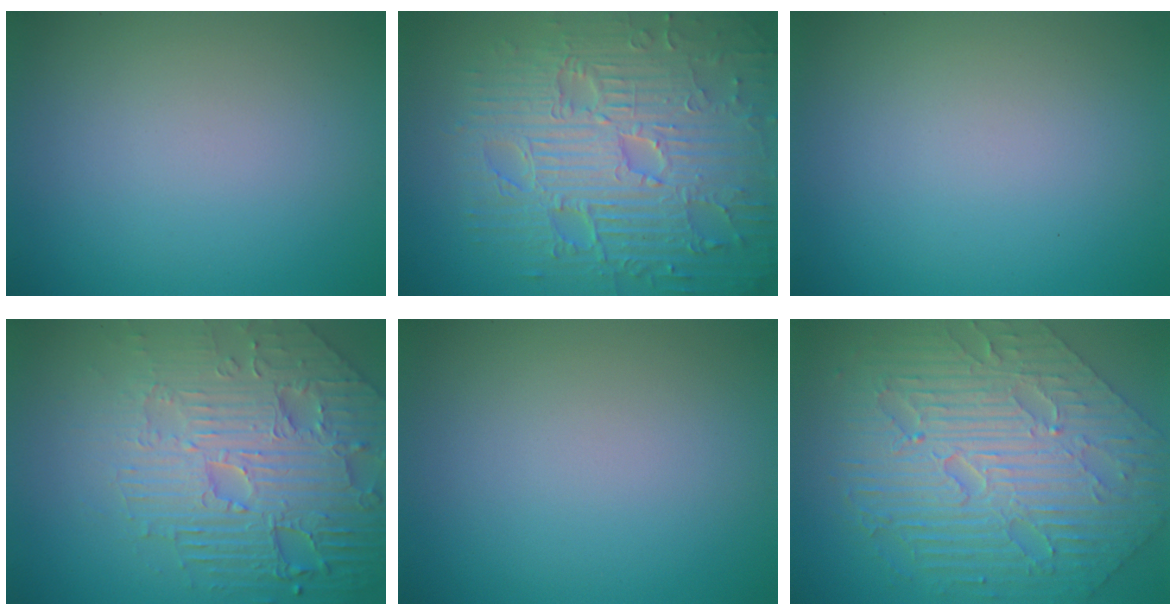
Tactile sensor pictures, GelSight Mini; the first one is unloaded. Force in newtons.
{"total": 11.1, "press": 7.3, "slide": 8.4}
{"total": 0.0}
{"total": 8.7, "press": 6.1, "slide": 6.2}
{"total": 0.0}
{"total": 10.5, "press": 7.2, "slide": 7.7}